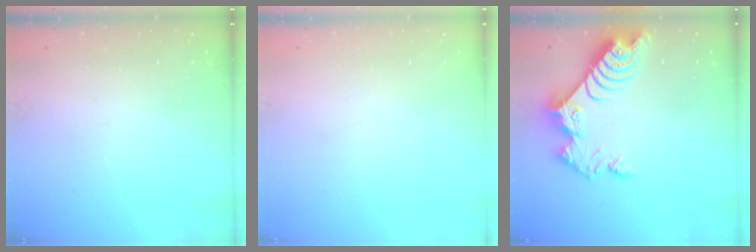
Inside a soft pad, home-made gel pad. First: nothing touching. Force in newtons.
{"total": 0.7, "press": 0.7, "slide": 0.1}
{"total": 9.6, "press": 9.5, "slide": 0.9}